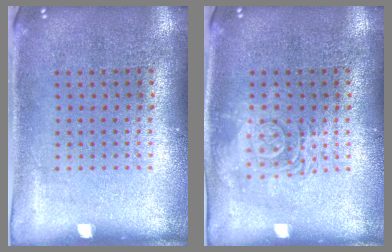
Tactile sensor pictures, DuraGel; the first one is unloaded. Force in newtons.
{"total": 3.0, "press": 2.9, "slide": 0.4}